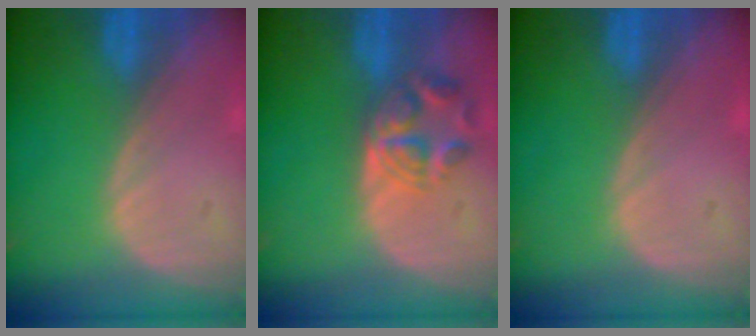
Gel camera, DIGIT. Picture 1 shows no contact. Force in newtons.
{"total": 5.6, "press": 5.0, "slide": 2.7}
{"total": 0.0}